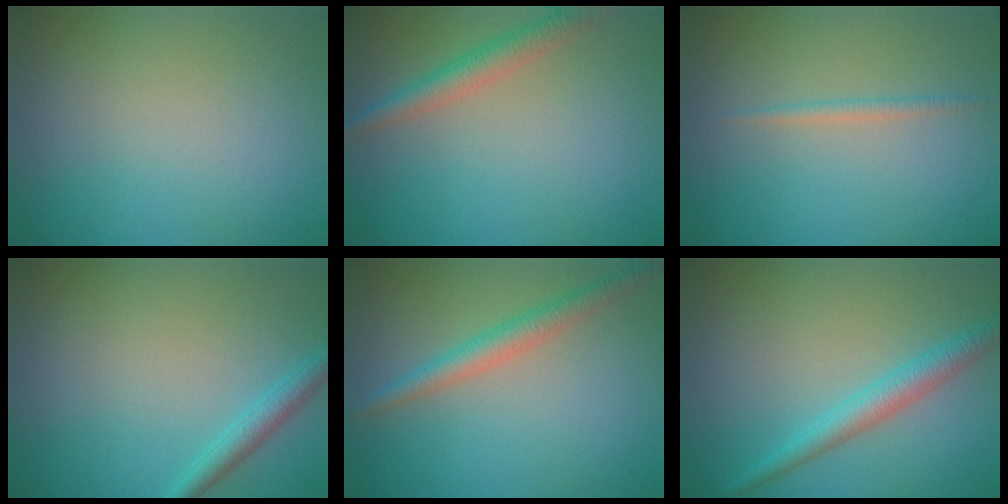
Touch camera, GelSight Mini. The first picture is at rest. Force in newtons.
{"total": 2.9, "press": 2.9, "slide": 0.1}
{"total": 0.7, "press": 0.7, "slide": 0.1}
{"total": 2.0, "press": 2.0, "slide": 0.1}
{"total": 2.8, "press": 2.8, "slide": 0.1}
{"total": 2.9, "press": 2.9, "slide": 0.1}